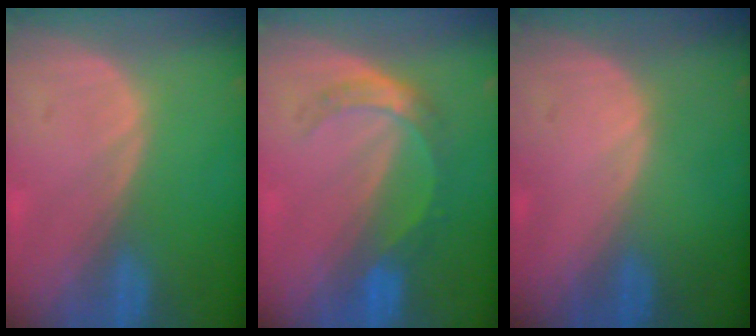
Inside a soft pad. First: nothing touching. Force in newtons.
{"total": 5.4, "press": 4.7, "slide": 2.5}
{"total": 0.6, "press": 0.1, "slide": 0.6}